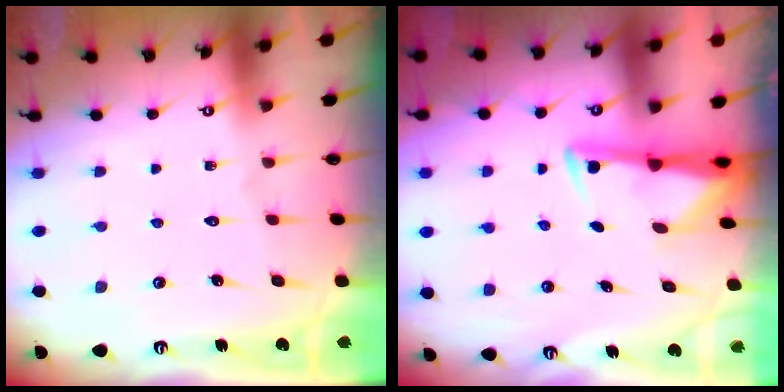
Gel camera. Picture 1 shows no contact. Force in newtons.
{"total": 2.8, "press": 2.7, "slide": 0.6}